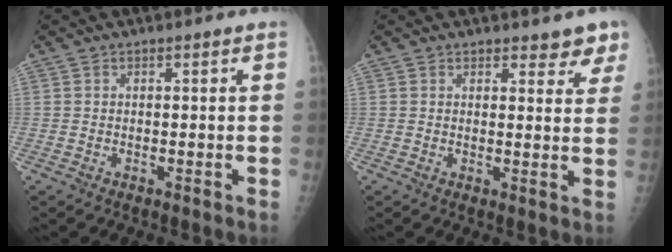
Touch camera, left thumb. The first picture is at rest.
{"total": 4.4, "force": [3.6, 1.8, 1.6], "torque": [0.012, -0.020, 0.037]}